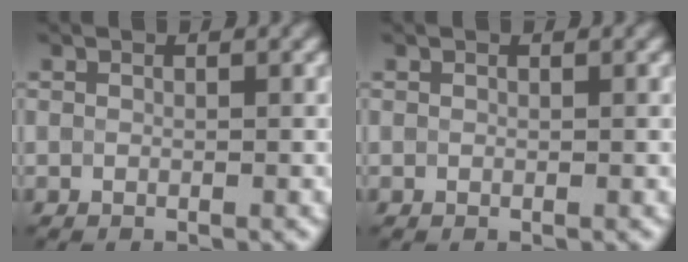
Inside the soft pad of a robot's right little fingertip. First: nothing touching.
{"total": 0.0}